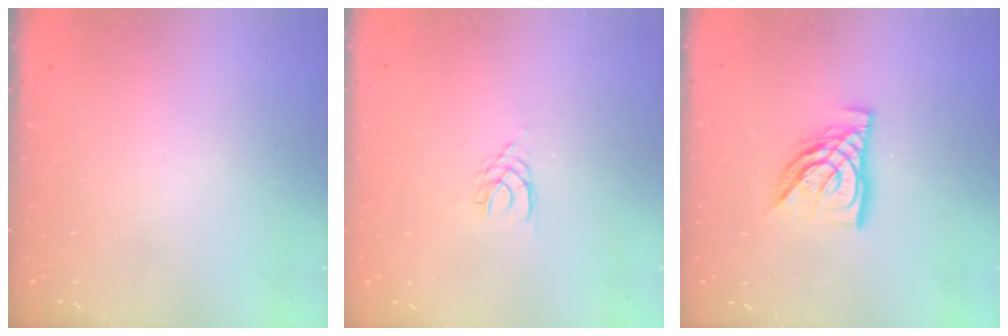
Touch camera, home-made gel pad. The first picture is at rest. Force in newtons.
{"total": 2.0, "press": 1.9, "slide": 0.3}
{"total": 11.3, "press": 11.2, "slide": 1.4}